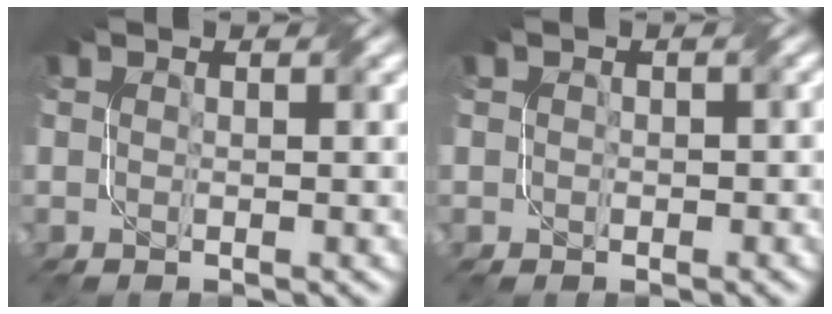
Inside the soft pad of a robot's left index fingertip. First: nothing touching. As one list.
[{"total": 0.9, "force": [0.1, 0.8, 0.3], "torque": [-0.001, -0.002, -0.001]}]